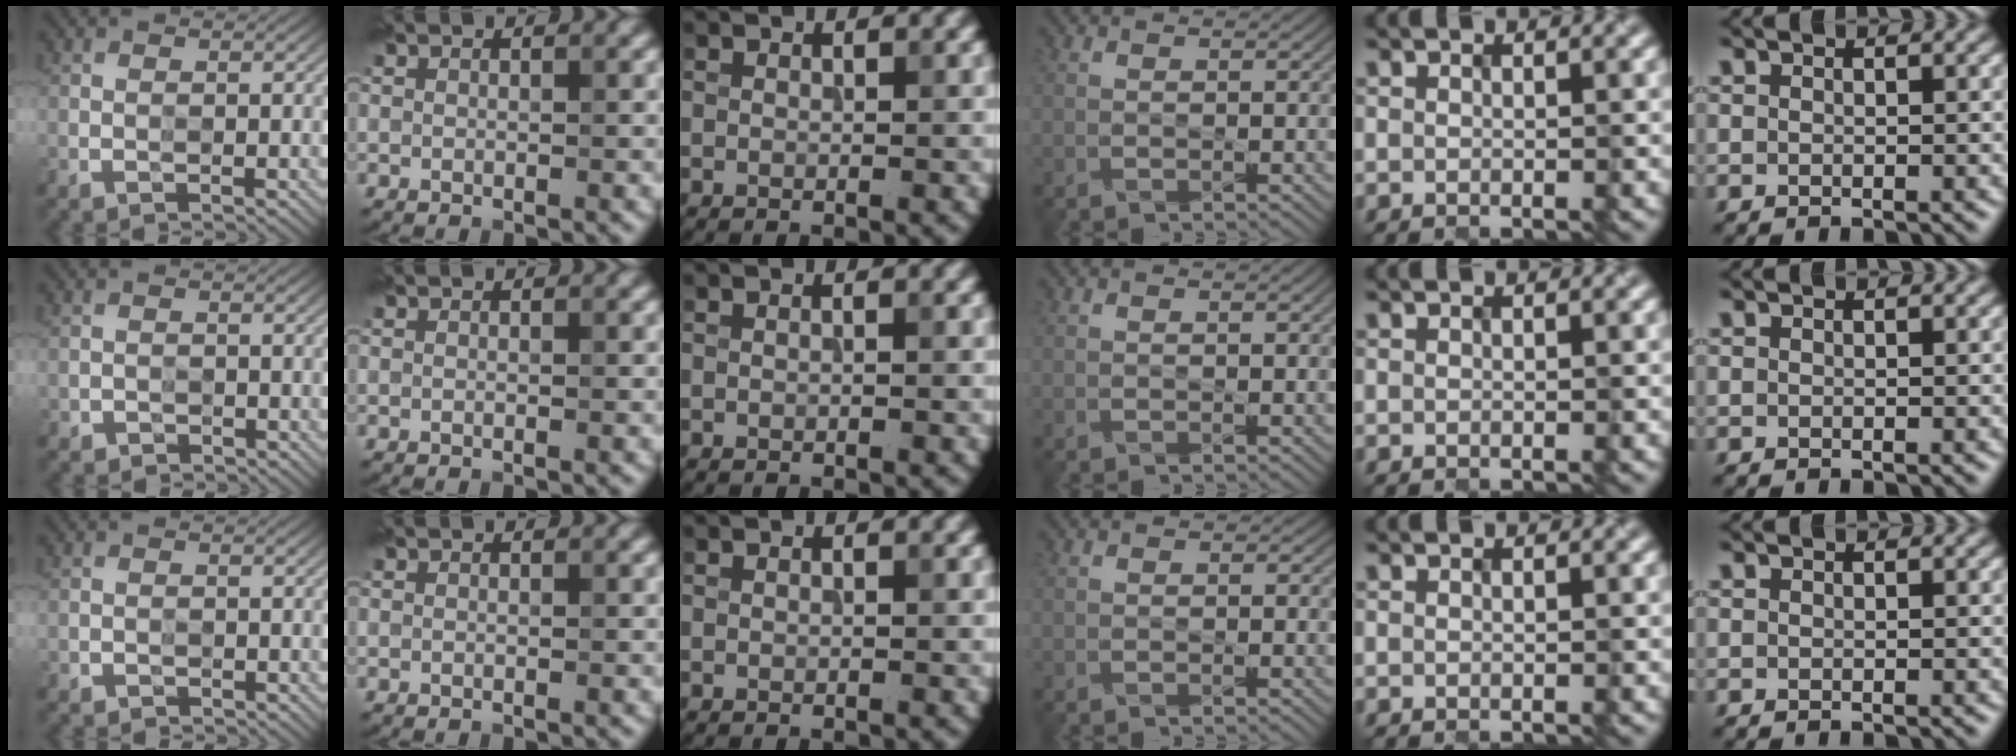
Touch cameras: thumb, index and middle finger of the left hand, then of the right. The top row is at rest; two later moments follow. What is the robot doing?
{"motion": "insert", "object": "connector and pipe"}